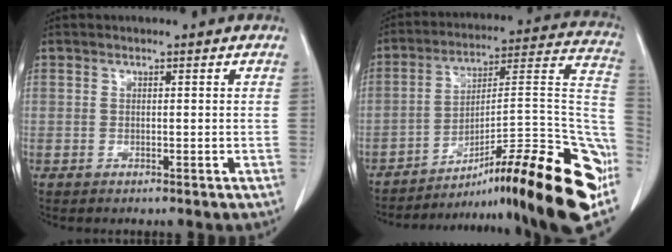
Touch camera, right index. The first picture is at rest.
{"total": 30.0, "force": [-18.2, 2.8, 23.6], "torque": [-0.227, 0.003, -0.269]}